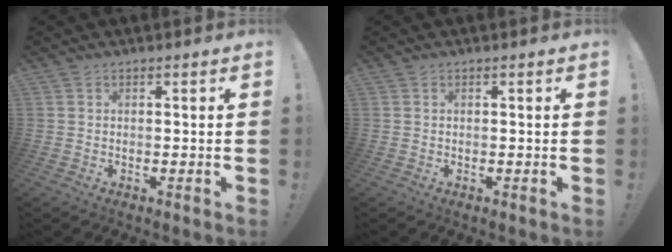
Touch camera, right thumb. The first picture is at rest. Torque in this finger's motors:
{"motor_torque": [-0.01, -0.01, 0.00, 0.00, 0.00]}